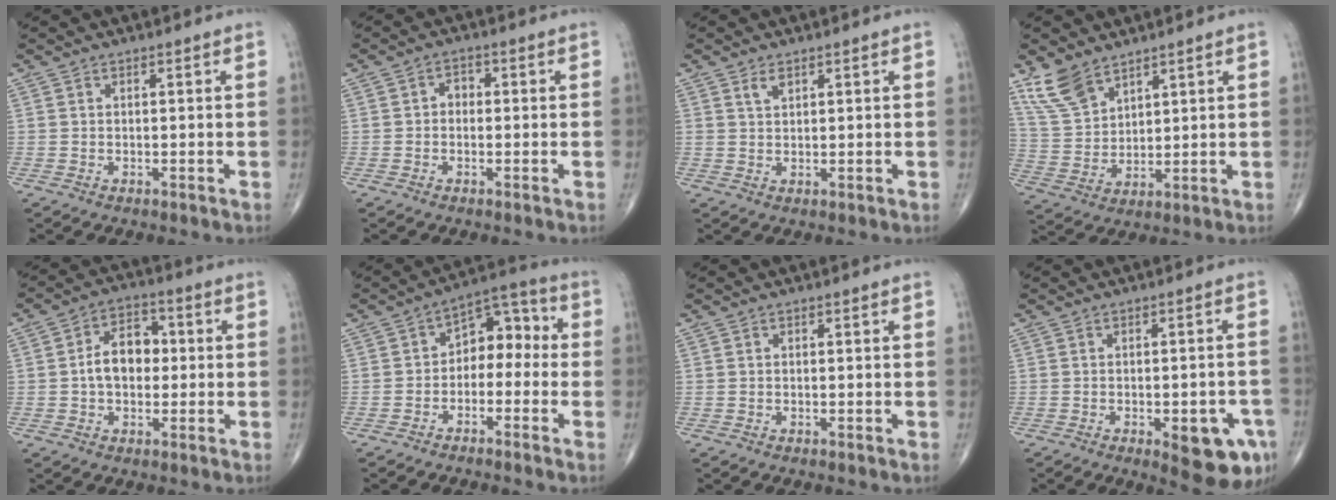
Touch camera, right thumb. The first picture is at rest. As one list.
[{"total": 2.3, "force": [-0.1, 1.9, 1.4], "torque": [-0.007, 0.013, -0.009]}, {"total": 2.0, "force": [1.2, 1.1, 1.1], "torque": [-0.017, -0.006, 0.026]}, {"total": 8.7, "force": [6.5, 4.4, 4.0], "torque": [-0.071, -0.026, 0.143]}, {"total": 8.7, "force": [0.1, 6.0, 6.4], "torque": [-0.083, 0.022, -0.007]}, {"total": 8.9, "force": [-1.4, 6.0, 6.4], "torque": [-0.054, 0.049, -0.040]}, {"total": 0.0}, {"total": 10.2, "force": [-4.1, 3.7, 8.6], "torque": [-0.079, 0.007, -0.042]}]